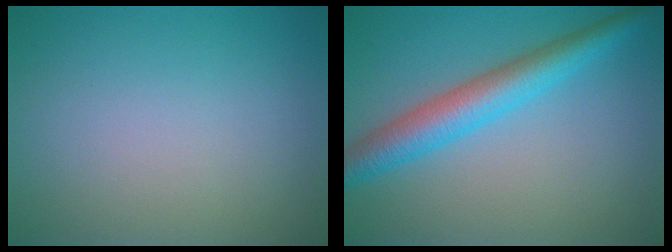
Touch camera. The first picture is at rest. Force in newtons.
{"total": 5.0, "press": 5.0, "slide": 0.1}